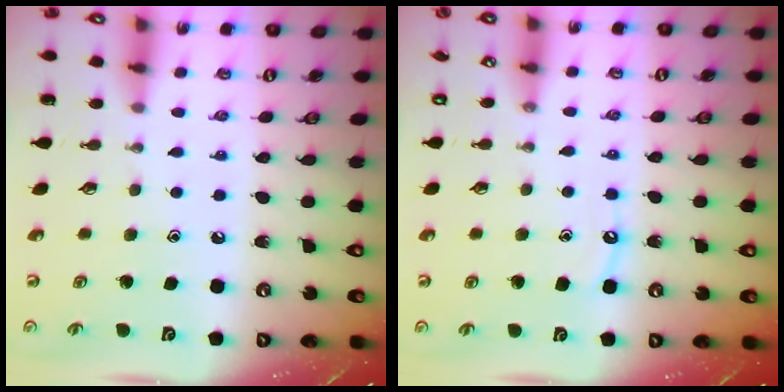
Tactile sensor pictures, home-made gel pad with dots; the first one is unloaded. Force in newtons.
{"total": 4.9, "press": 4.9, "slide": 0.6}